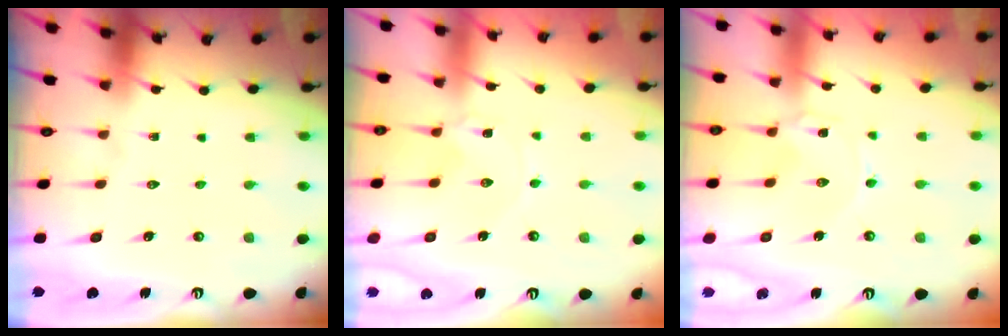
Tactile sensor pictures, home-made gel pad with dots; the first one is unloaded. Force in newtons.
{"total": 1.1, "press": 1.0, "slide": 0.2}
{"total": 0.0}